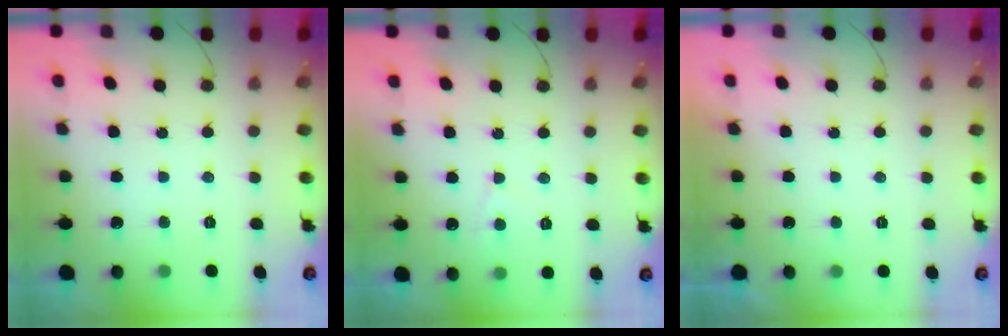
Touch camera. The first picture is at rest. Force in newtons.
{"total": 3.6, "press": 3.6, "slide": 0.3}
{"total": 2.2, "press": 2.2, "slide": 0.4}